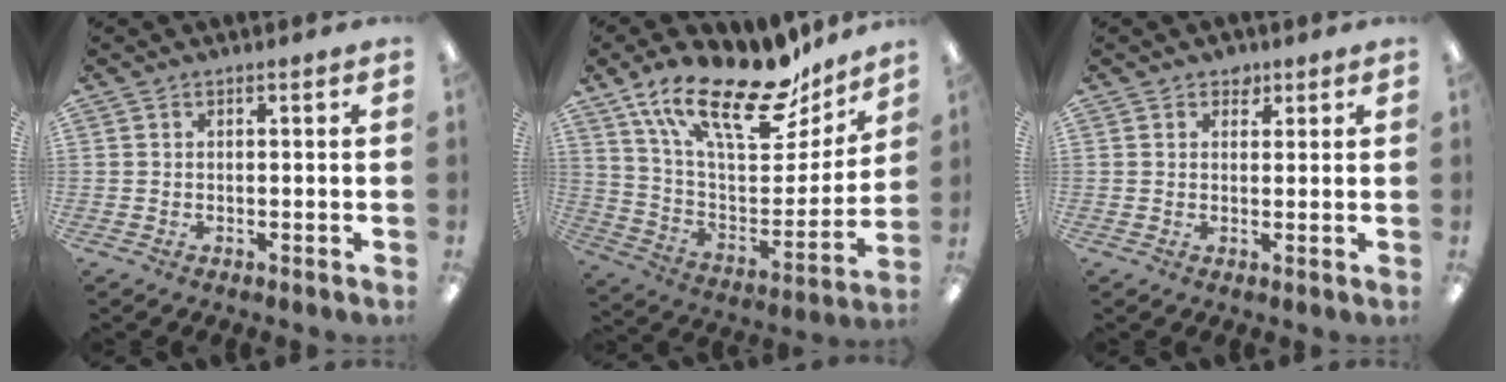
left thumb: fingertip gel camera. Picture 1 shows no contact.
{"total": 24.7, "force": [17.7, 9.1, 14.5], "torque": [-0.237, -0.108, 0.302]}
{"total": 2.5, "force": [1.7, 1.7, 0.6], "torque": [0.002, -0.003, 0.029]}